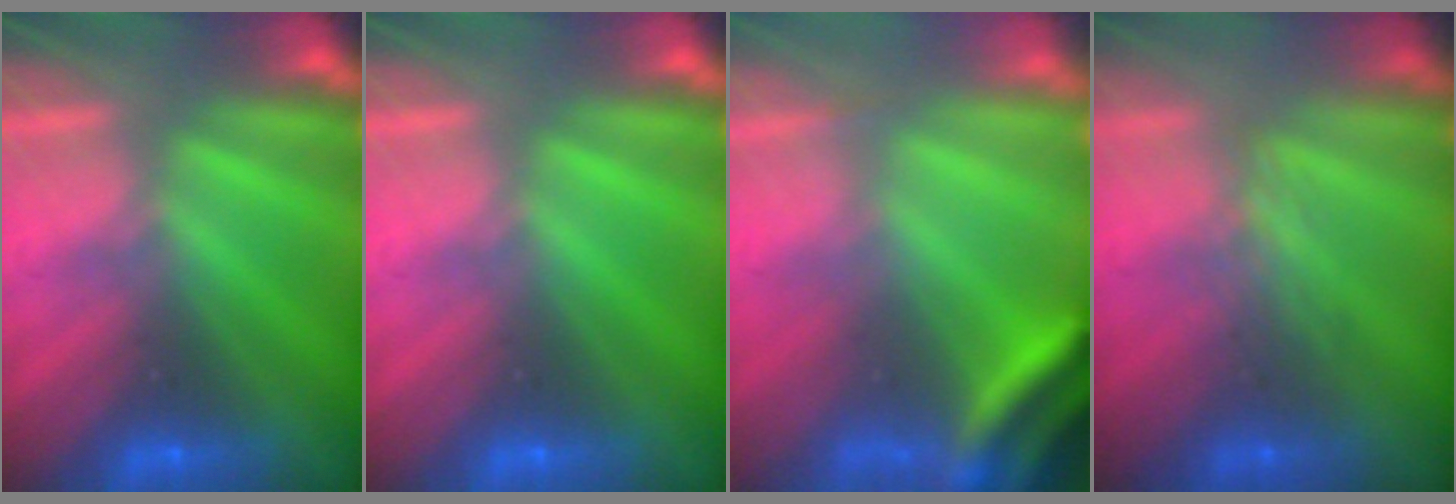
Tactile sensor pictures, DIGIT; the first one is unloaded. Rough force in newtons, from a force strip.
{"total": 0.0}
{"total": 3.8}
{"total": 2.4}